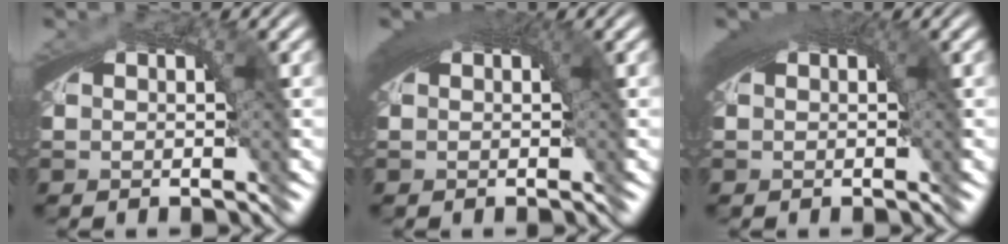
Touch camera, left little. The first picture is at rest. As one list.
[{"total": 2.8, "force": [1.1, 0.8, 2.5], "torque": [-0.030, 0.008, 0.014]}, {"total": 2.6, "force": [1.0, 0.7, 2.3], "torque": [-0.028, 0.008, 0.013]}]